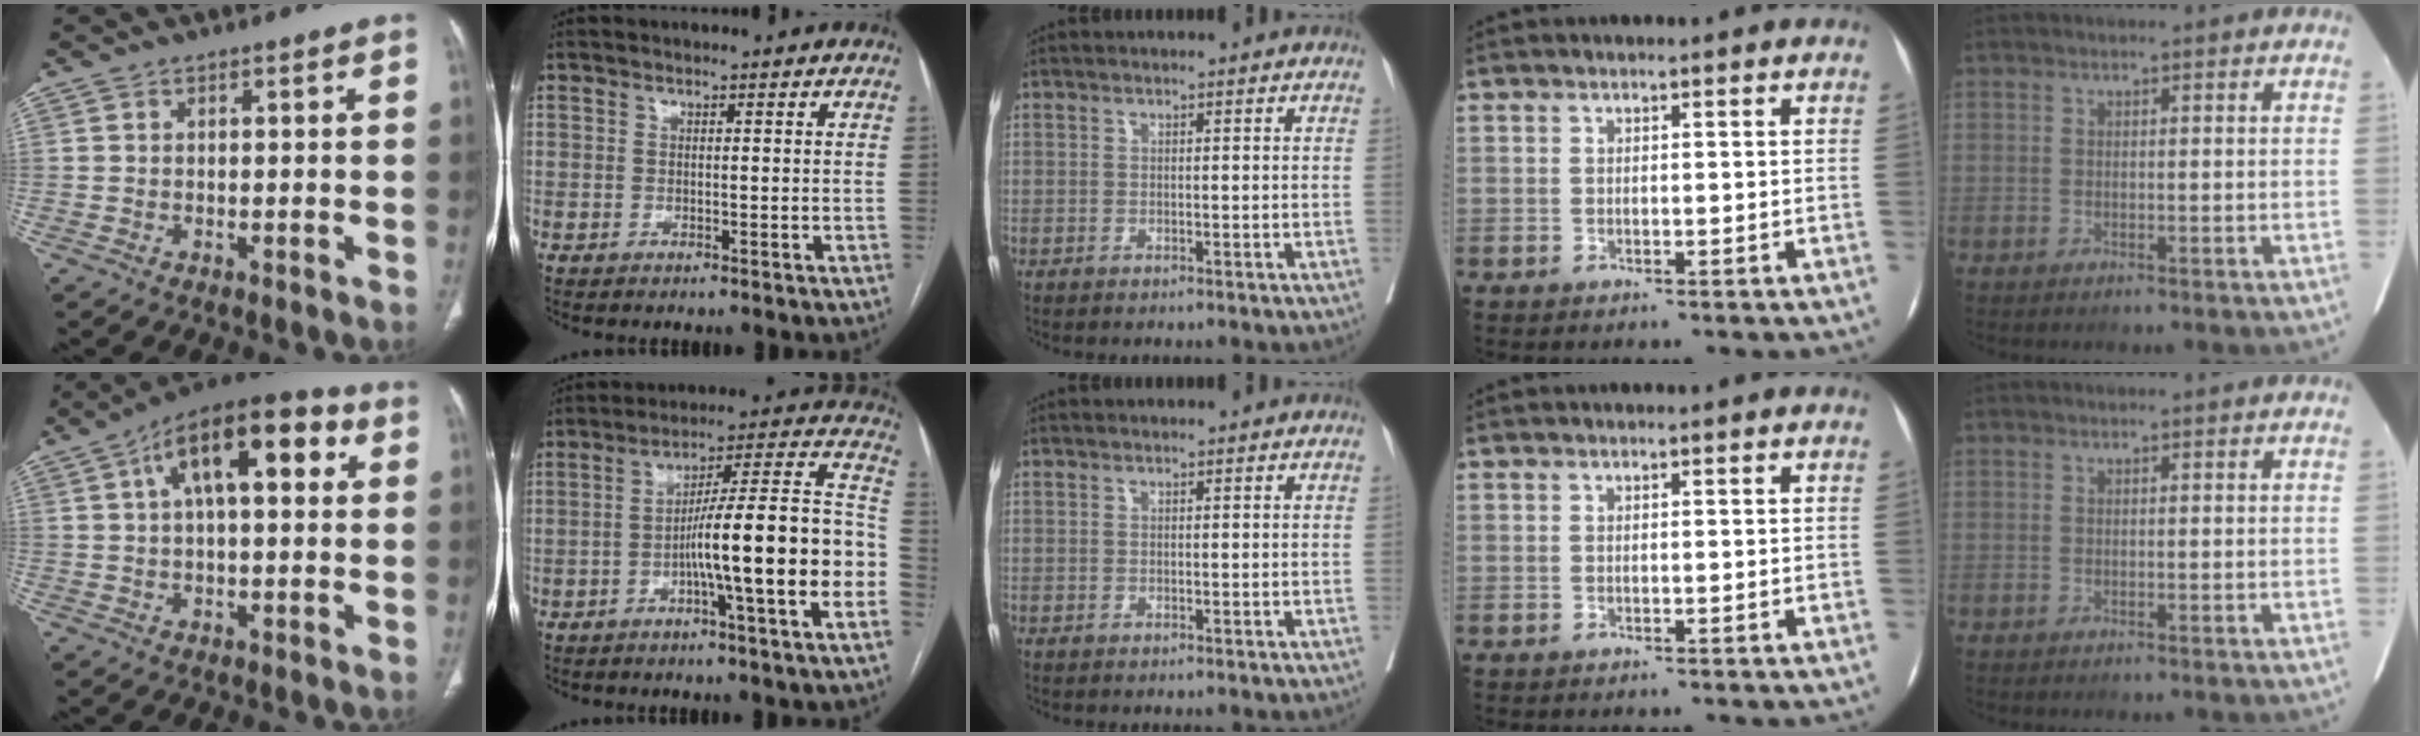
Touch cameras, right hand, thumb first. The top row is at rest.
{"thumb": {"total": 17.1, "force": [5.3, 7.7, 14.3], "torque": [-0.199, 0.027, 0.074]}, "index": {"total": 17.6, "force": [-4.6, 0.1, 17.0], "torque": [-0.233, 0.027, -0.071]}}